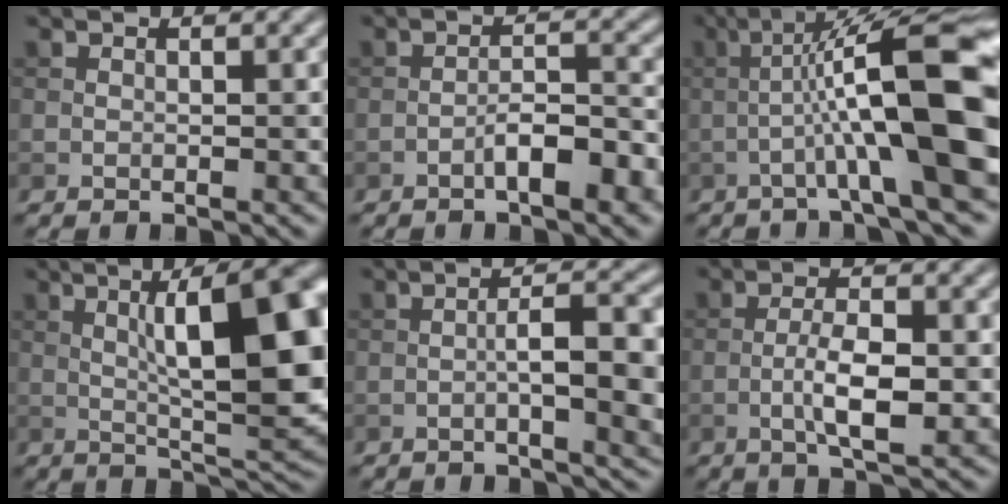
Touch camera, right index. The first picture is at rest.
{"total": 4.5, "force": [-2.3, 1.2, 3.8], "torque": [-0.062, 0.009, -0.038]}
{"total": 11.4, "force": [-1.5, 1.1, 11.2], "torque": [-0.164, 0.030, -0.025]}
{"total": 13.4, "force": [2.0, 4.0, 12.6], "torque": [-0.160, 0.010, 0.027]}
{"total": 7.0, "force": [-1.0, 1.8, 6.7], "torque": [-0.104, 0.002, -0.013]}
{"total": 4.6, "force": [-1.0, 1.2, 4.3], "torque": [-0.081, 0.000, -0.020]}